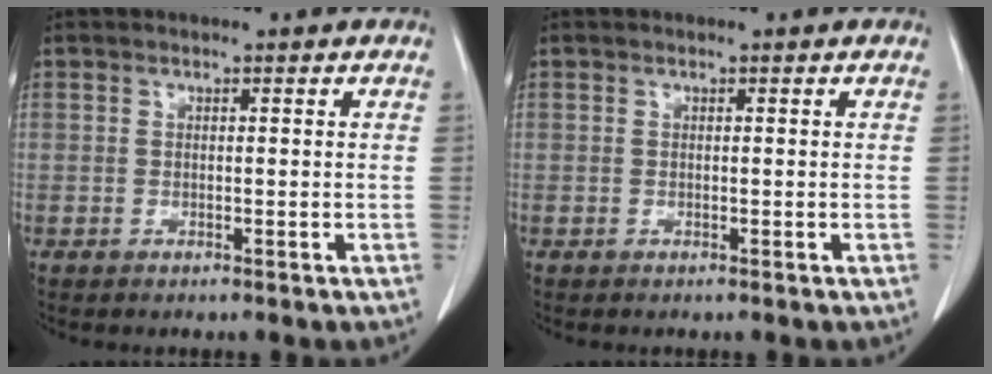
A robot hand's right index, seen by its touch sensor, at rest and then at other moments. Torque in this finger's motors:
{"motor_torque": [0.00, 0.00, 0.00, 0.00]}